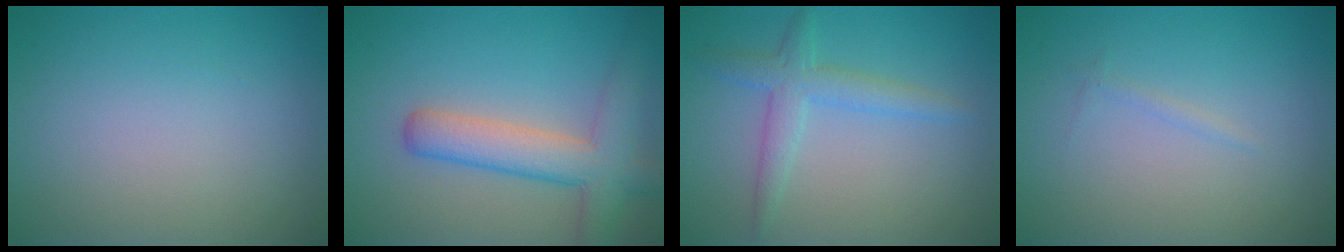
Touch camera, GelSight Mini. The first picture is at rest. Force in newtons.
{"total": 5.4, "press": 5.4, "slide": 0.4}
{"total": 2.9, "press": 2.9, "slide": 0.1}
{"total": 0.5, "press": 0.5, "slide": 0.0}